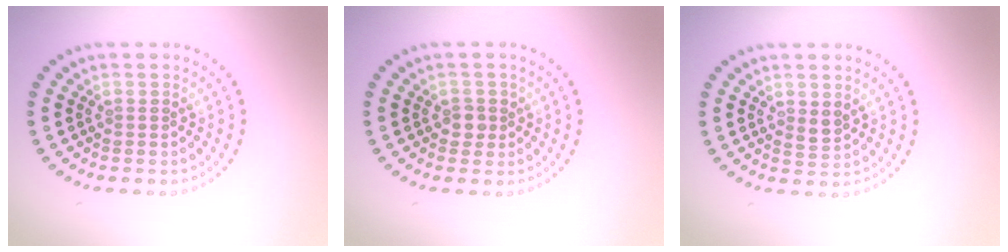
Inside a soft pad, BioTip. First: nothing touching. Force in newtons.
{"total": 1.4, "press": 1.3, "slide": 0.6}
{"total": 1.3, "press": 1.2, "slide": 0.5}